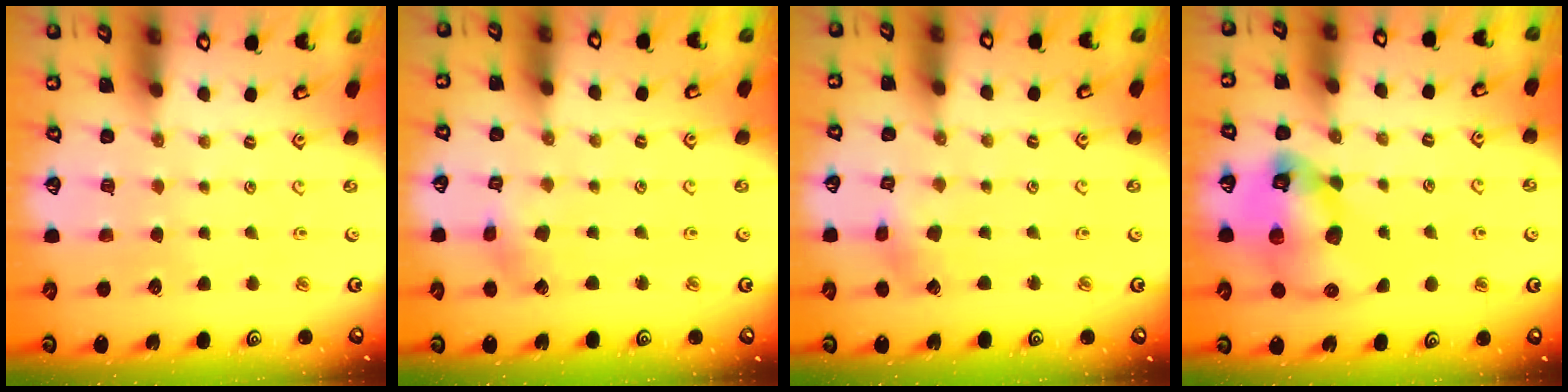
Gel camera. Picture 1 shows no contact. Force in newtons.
{"total": 1.7, "press": 1.7, "slide": 0.2}
{"total": 1.7, "press": 1.7, "slide": 0.2}
{"total": 16.0, "press": 15.8, "slide": 2.4}